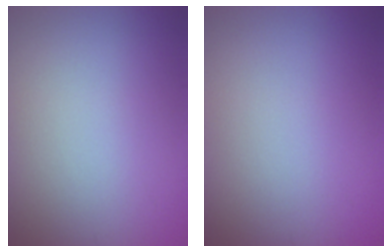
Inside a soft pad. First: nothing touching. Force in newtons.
{"total": 0.0}